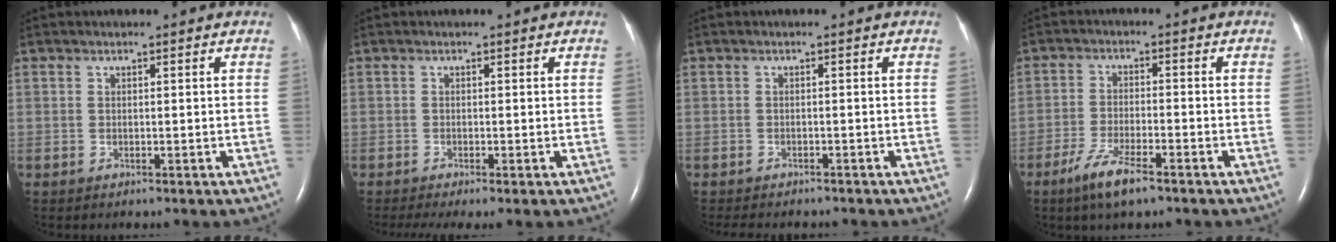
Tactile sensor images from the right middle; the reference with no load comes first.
{"total": 3.5, "force": [-2.5, 0.1, 2.4], "torque": [-0.038, -0.013, -0.039]}
{"total": 7.2, "force": [-6.4, 1.9, 2.8], "torque": [-0.037, -0.001, -0.080]}
{"total": 6.4, "force": [-4.3, 1.1, 4.6], "torque": [-0.102, -0.011, -0.077]}